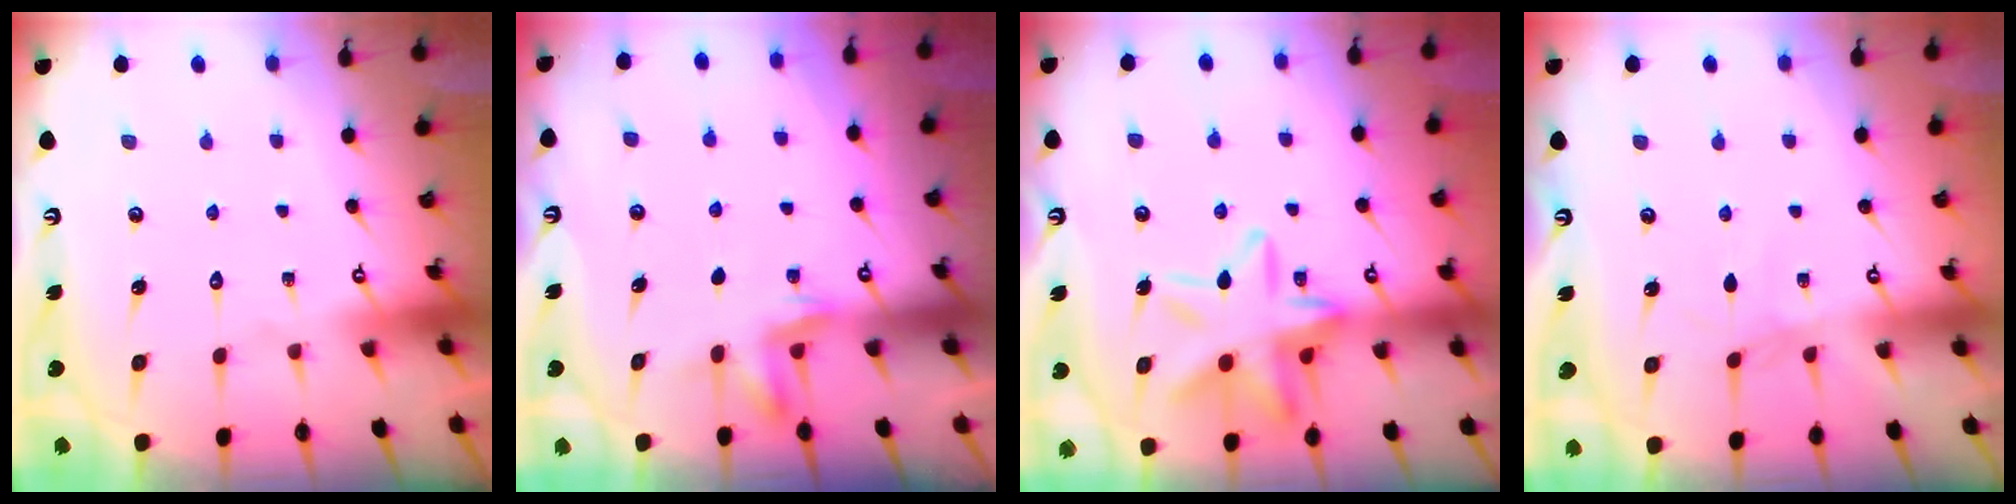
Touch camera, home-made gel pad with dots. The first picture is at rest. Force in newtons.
{"total": 3.0, "press": 2.9, "slide": 0.6}
{"total": 15.6, "press": 15.6, "slide": 1.3}
{"total": 0.0}